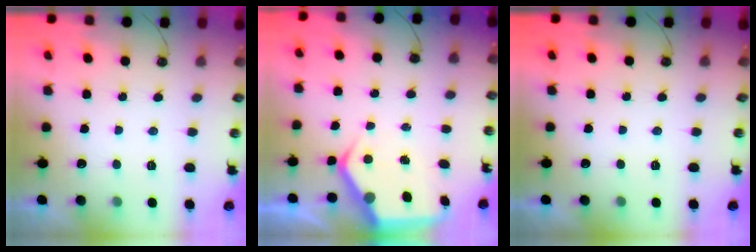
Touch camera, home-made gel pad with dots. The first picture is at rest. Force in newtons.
{"total": 7.2, "press": 7.2, "slide": 0.7}
{"total": 0.0}